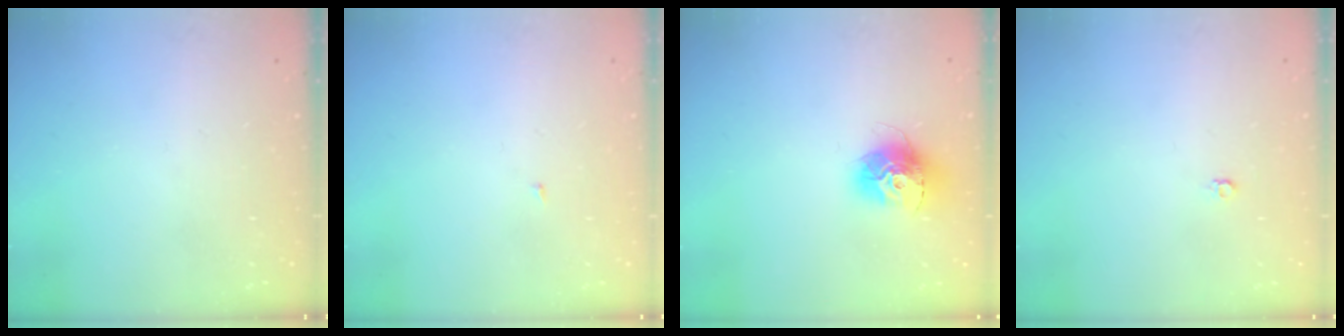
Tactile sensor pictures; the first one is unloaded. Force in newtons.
{"total": 1.8, "press": 1.8, "slide": 0.2}
{"total": 13.4, "press": 13.3, "slide": 1.2}
{"total": 3.5, "press": 3.4, "slide": 0.3}